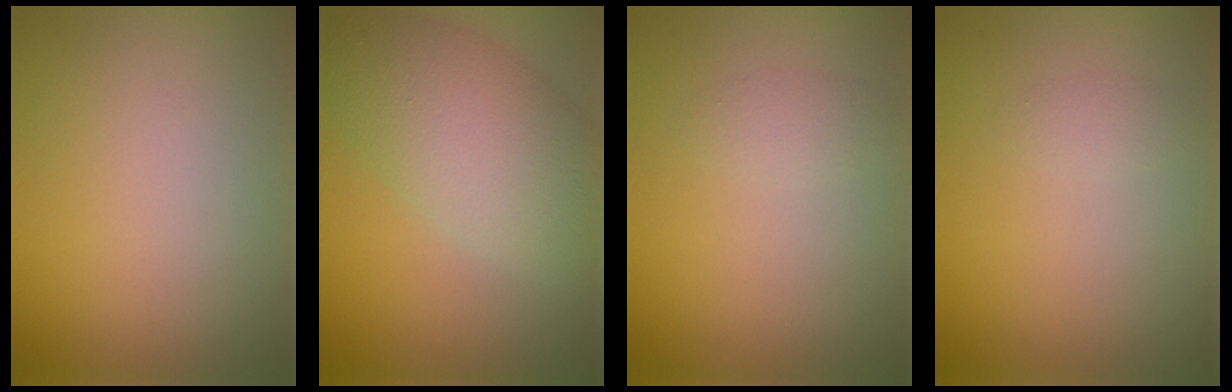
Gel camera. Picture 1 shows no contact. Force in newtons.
{"total": 7.6, "press": 7.6, "slide": 0.3}
{"total": 1.1, "press": 1.1, "slide": 0.1}
{"total": 0.8, "press": 0.8, "slide": 0.0}